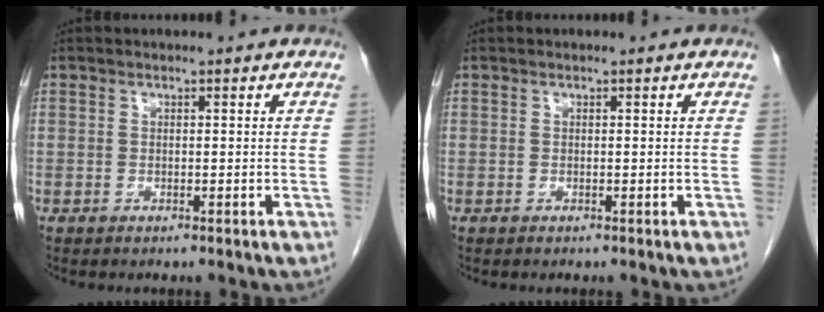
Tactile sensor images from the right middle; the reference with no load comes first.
{"total": 0.0}